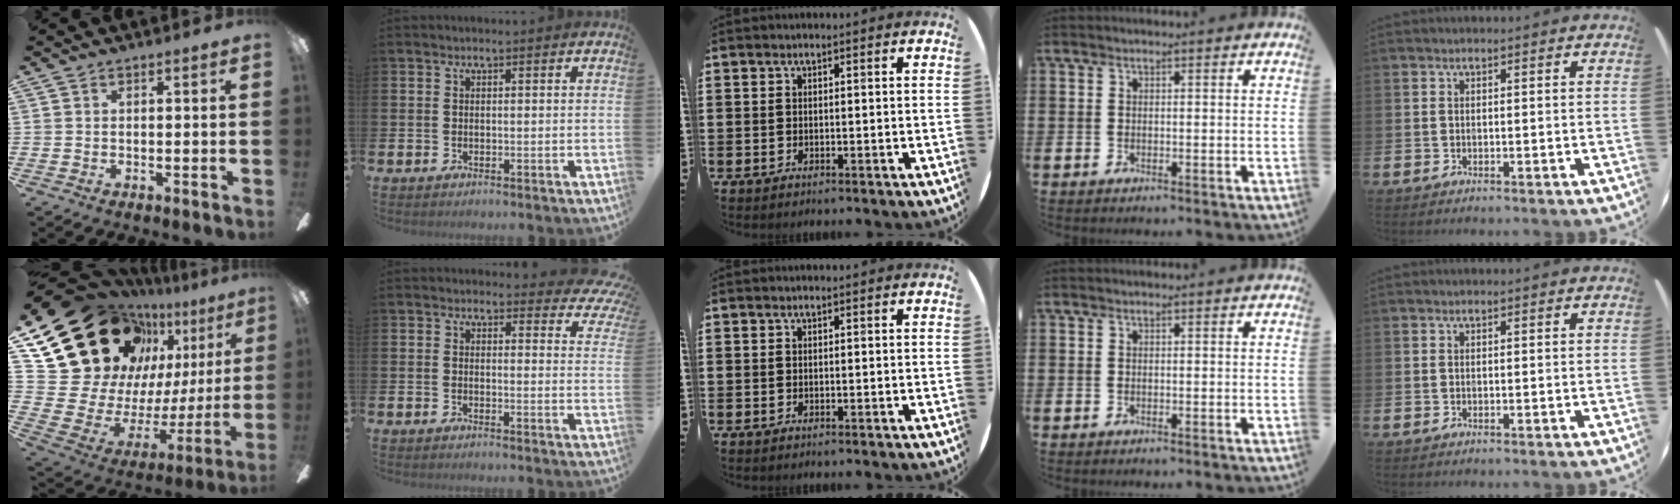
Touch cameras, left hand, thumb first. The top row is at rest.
{"thumb": {"total": 27.9, "force": [15.3, 19.2, 13.2], "torque": [-0.207, -0.128, 0.323]}, "index": {"total": 2.7, "force": [2.3, 1.3, 0.3], "torque": [0.002, -0.017, 0.035]}}